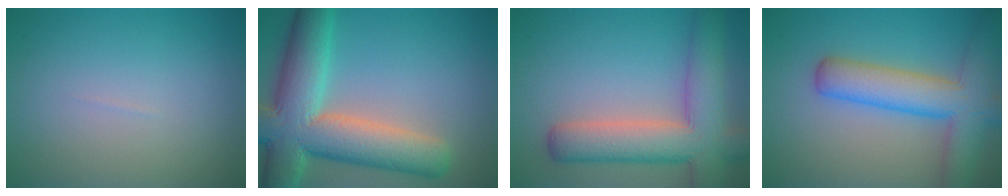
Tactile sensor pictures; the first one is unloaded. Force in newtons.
{"total": 11.8, "press": 11.7, "slide": 0.8}
{"total": 8.4, "press": 8.3, "slide": 0.6}
{"total": 7.6, "press": 7.6, "slide": 0.4}